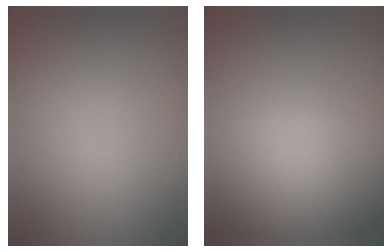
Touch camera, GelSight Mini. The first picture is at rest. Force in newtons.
{"total": 8.6, "press": 8.6, "slide": 0.4}